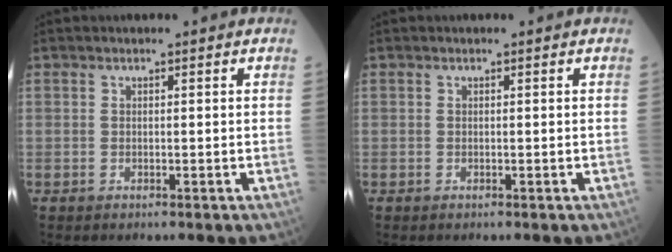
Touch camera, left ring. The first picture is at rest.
{"total": 0.0}